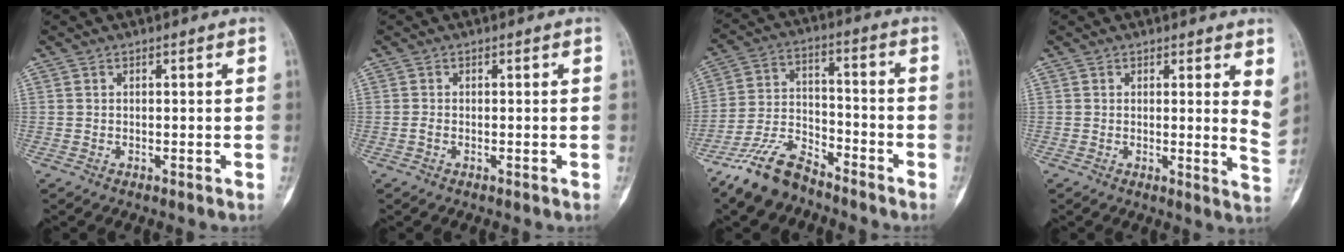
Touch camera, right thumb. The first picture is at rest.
{"total": 0.6, "force": [-0.3, 0.2, 0.5], "torque": [-0.013, -0.001, -0.006]}
{"total": 11.2, "force": [-8.8, 4.7, 4.9], "torque": [-0.089, 0.055, -0.175]}
{"total": 5.5, "force": [3.1, 1.0, 4.4], "torque": [-0.047, -0.027, 0.027]}